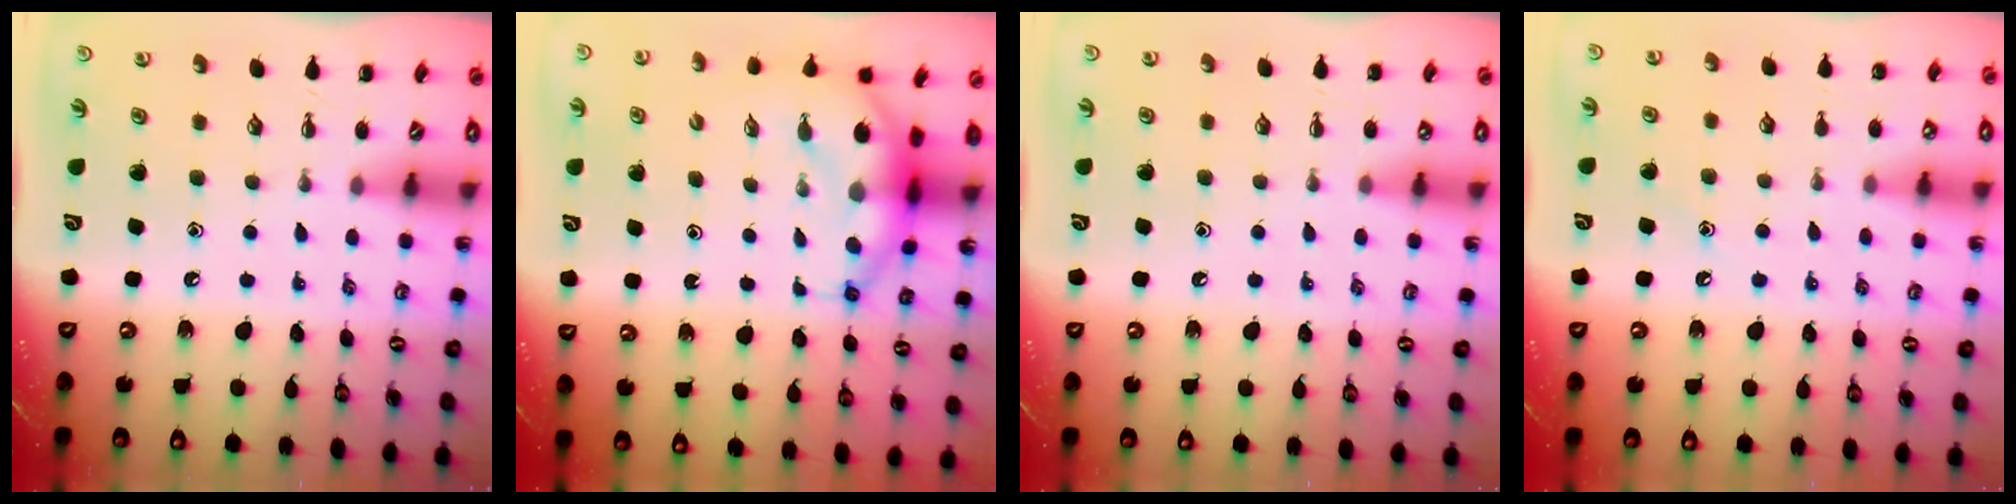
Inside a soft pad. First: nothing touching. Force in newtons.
{"total": 6.7, "press": 6.5, "slide": 1.5}
{"total": 3.2, "press": 3.1, "slide": 1.1}
{"total": 8.2, "press": 8.0, "slide": 1.9}